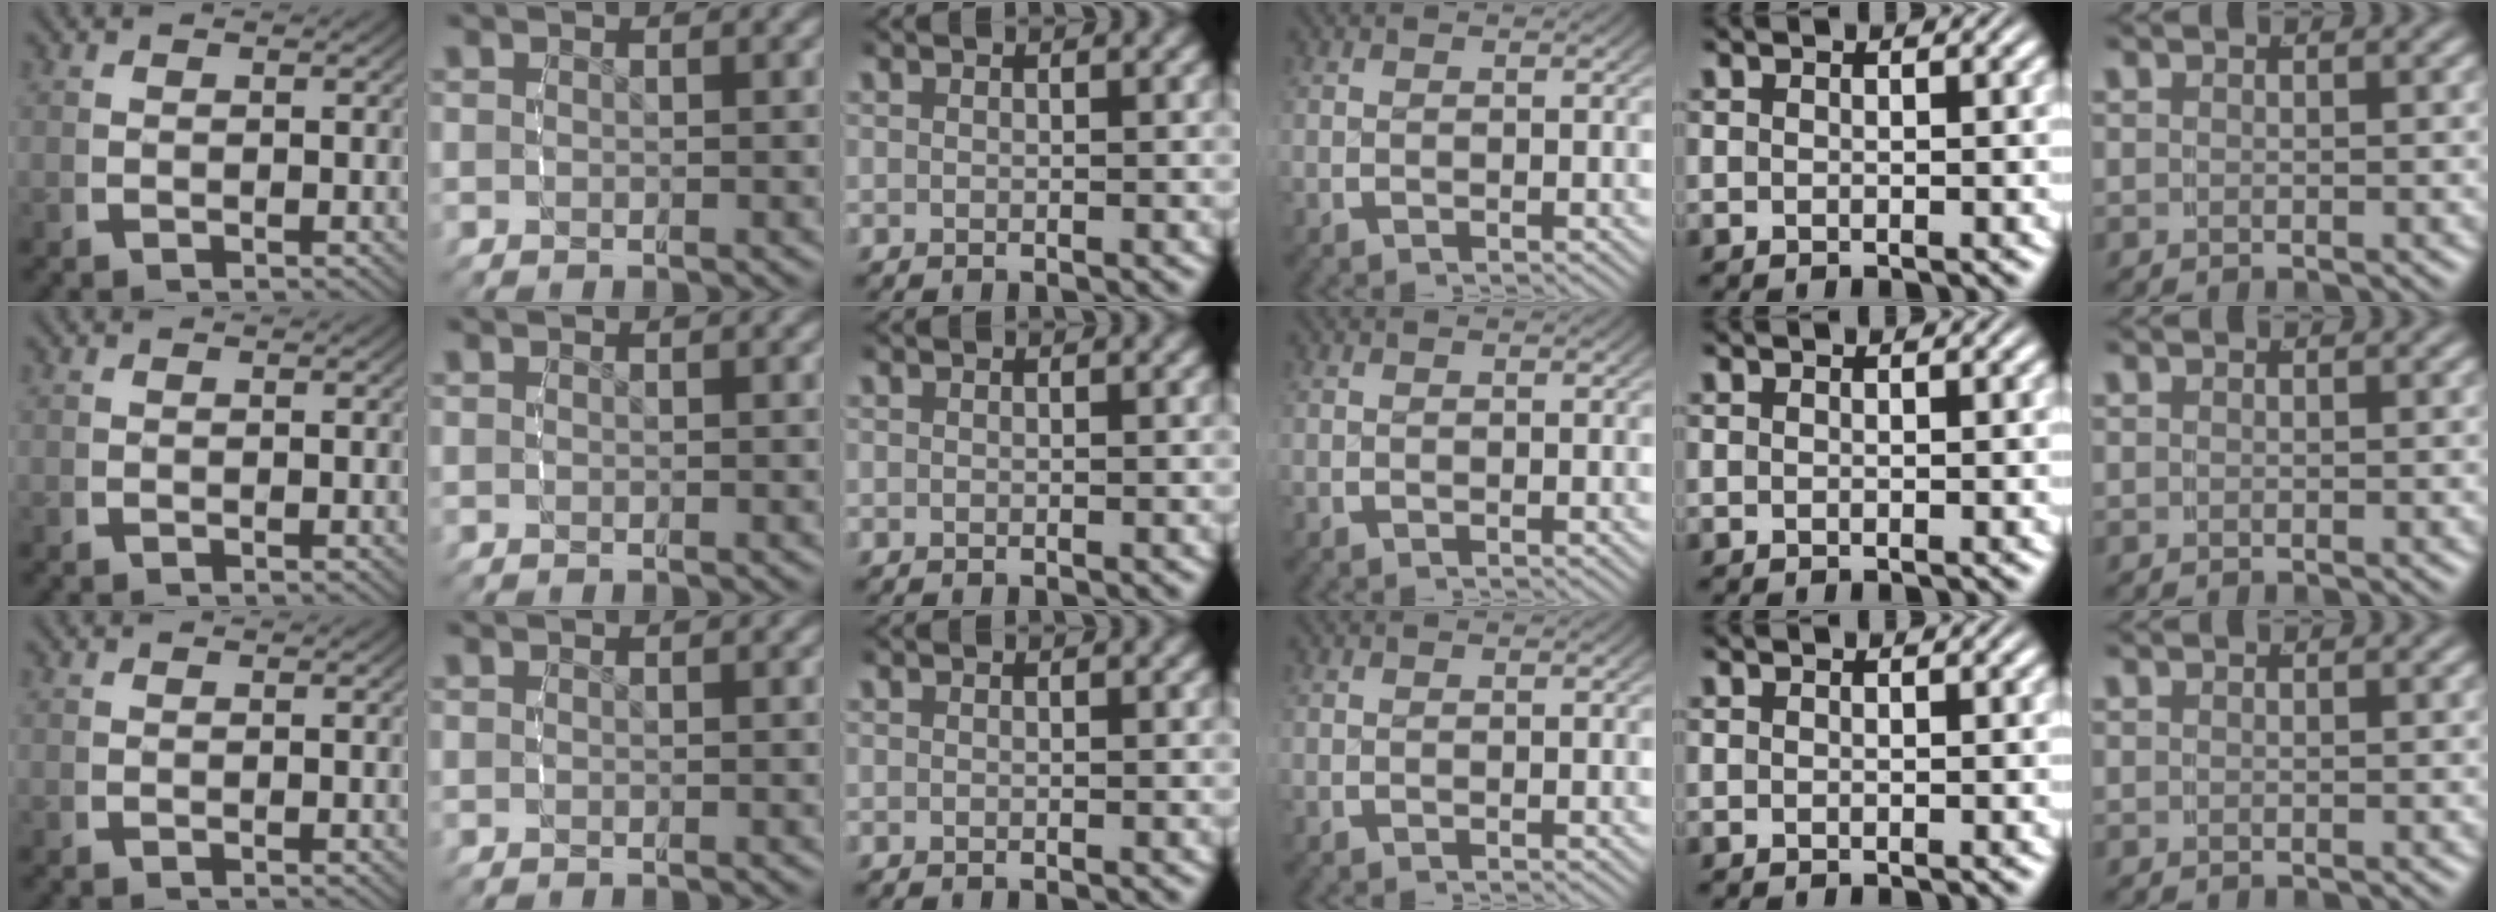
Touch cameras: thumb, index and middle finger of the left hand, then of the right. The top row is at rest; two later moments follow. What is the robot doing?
{"motion": "reach", "object": "shorts"}